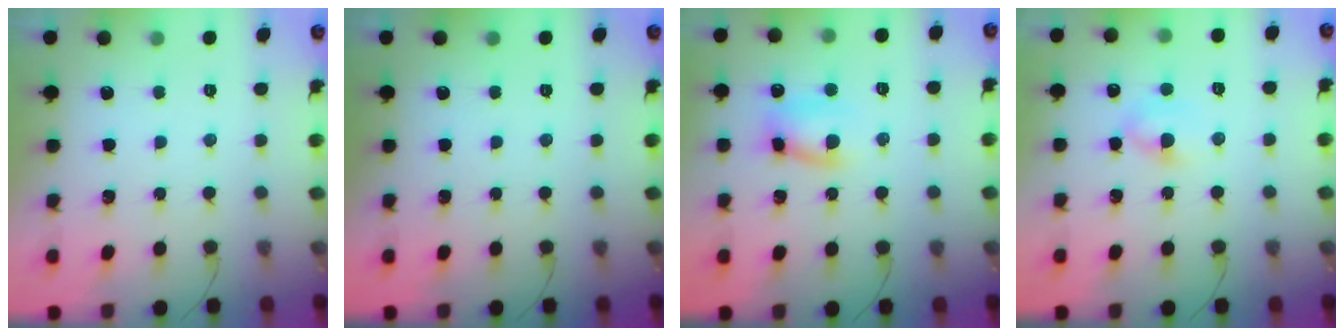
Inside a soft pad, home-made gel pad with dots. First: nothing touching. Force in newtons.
{"total": 0.0}
{"total": 8.1, "press": 8.1, "slide": 0.6}
{"total": 4.9, "press": 4.8, "slide": 1.3}